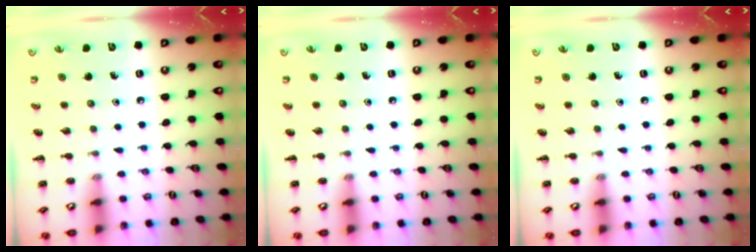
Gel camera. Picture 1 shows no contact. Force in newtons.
{"total": 0.0}
{"total": 0.0}